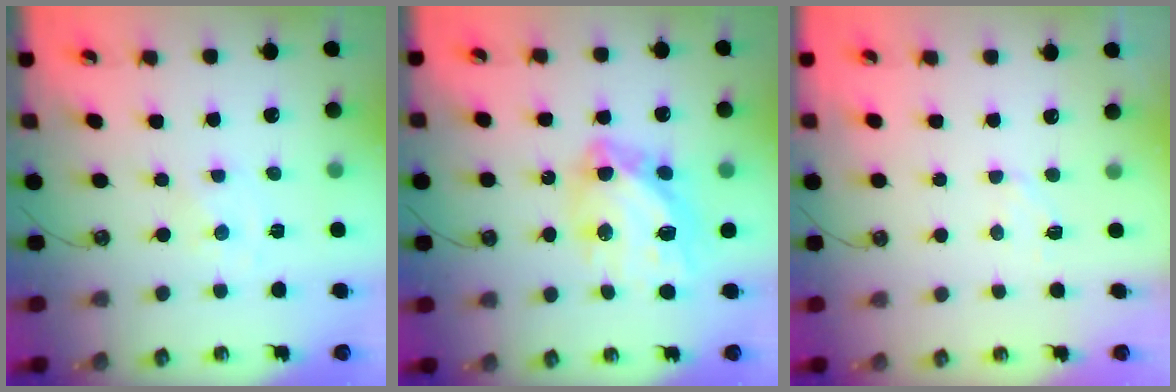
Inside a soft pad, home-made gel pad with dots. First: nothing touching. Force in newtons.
{"total": 15.5, "press": 15.4, "slide": 1.5}
{"total": 4.9, "press": 4.8, "slide": 0.8}